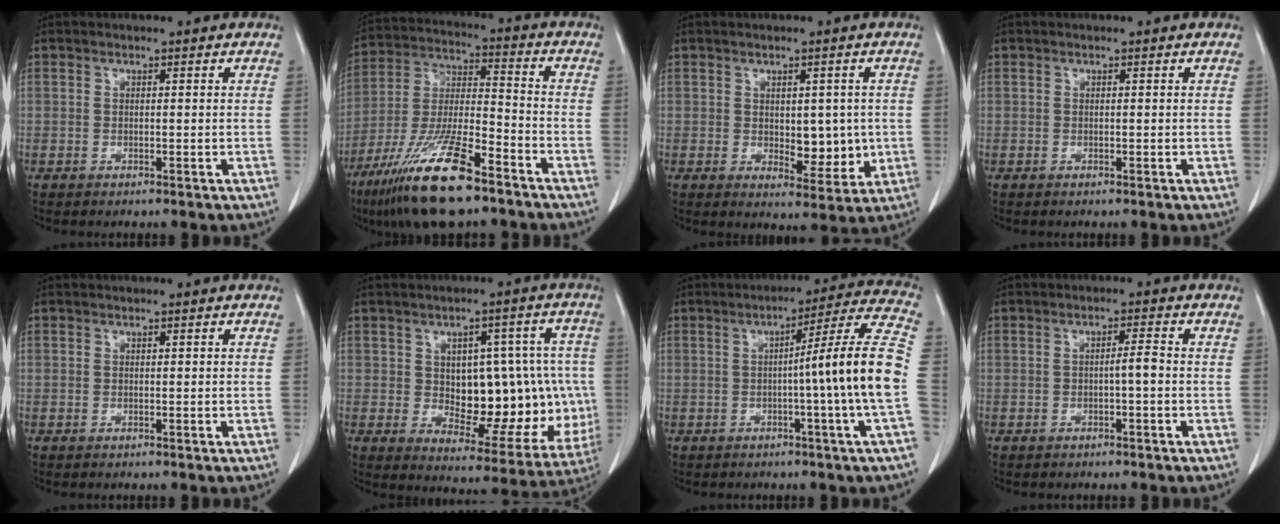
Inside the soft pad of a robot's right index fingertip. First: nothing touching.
{"total": 16.7, "force": [-11.0, 2.7, 12.2], "torque": [-0.261, -0.033, -0.201]}
{"total": 6.1, "force": [0.0, 3.2, 5.1], "torque": [-0.059, -0.005, 0.014]}
{"total": 0.0}
{"total": 0.0}
{"total": 17.4, "force": [0.1, 8.8, 15.0], "torque": [-0.194, 0.025, 0.030]}
{"total": 13.0, "force": [-1.7, -2.7, 12.7], "torque": [-0.170, 0.005, -0.028]}
{"total": 2.0, "force": [-0.4, 0.1, 2.0], "torque": [-0.029, 0.005, -0.005]}